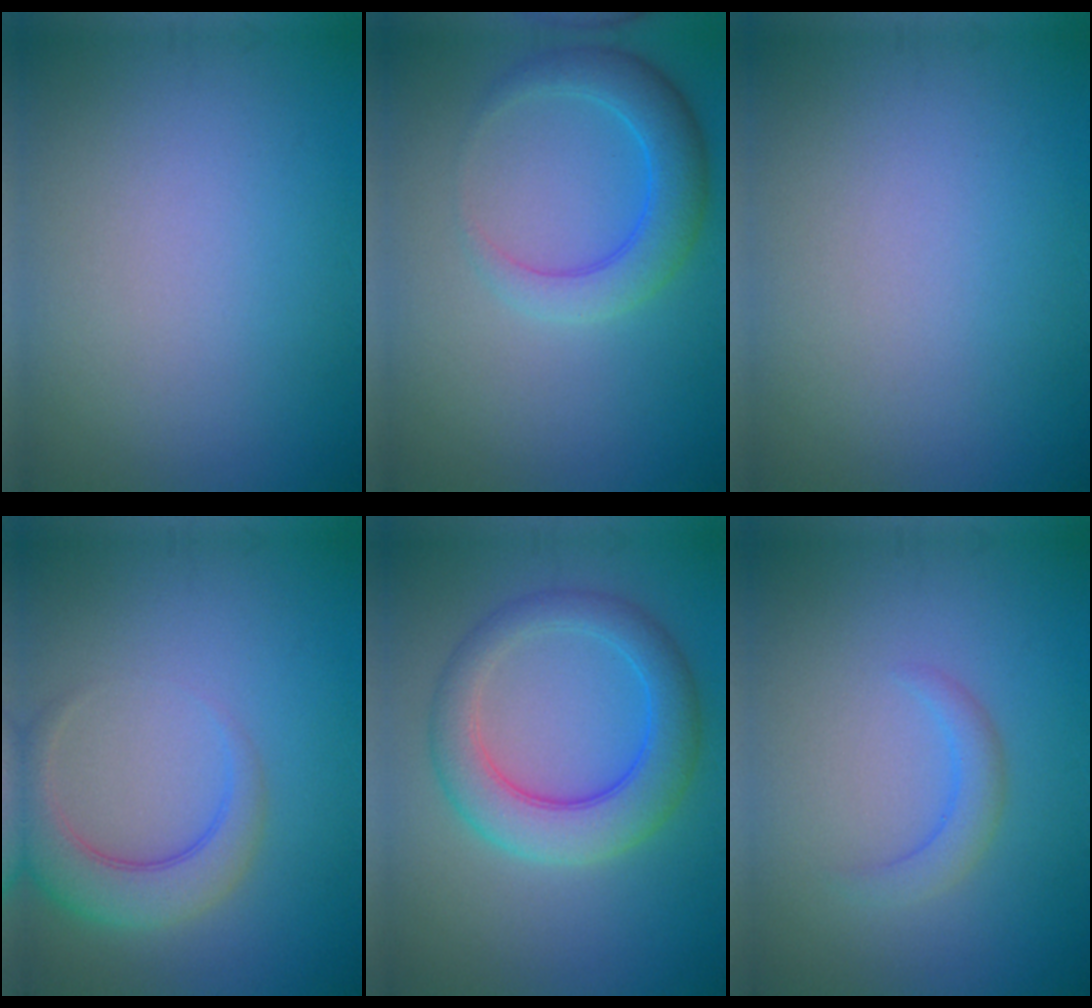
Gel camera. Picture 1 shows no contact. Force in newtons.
{"total": 4.3, "press": 4.3, "slide": 0.2}
{"total": 0.0}
{"total": 4.4, "press": 4.4, "slide": 0.4}
{"total": 5.9, "press": 5.9, "slide": 0.1}
{"total": 1.9, "press": 1.9, "slide": 0.3}